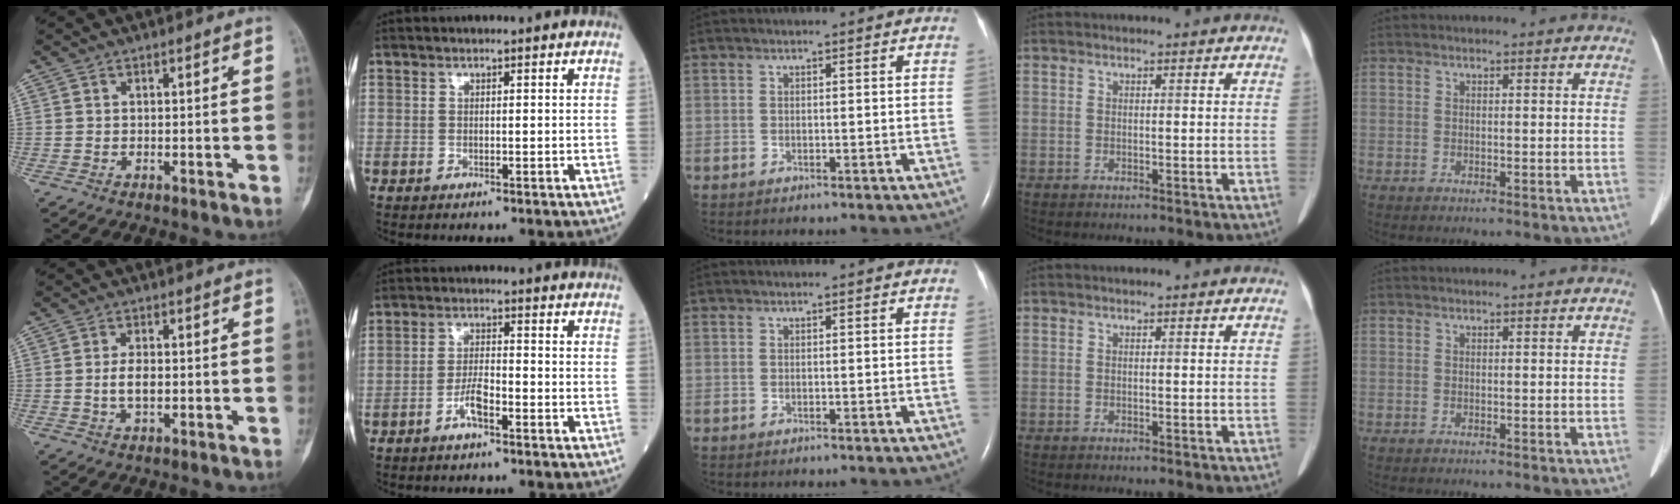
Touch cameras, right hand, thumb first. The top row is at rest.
{"thumb": {"total": 3.7, "force": [-0.4, 1.9, 3.2], "torque": [-0.052, 0.002, -0.008]}, "index": {"total": 3.7, "force": [-2.2, 0.7, 3.0], "torque": [-0.056, 0.005, -0.043]}}